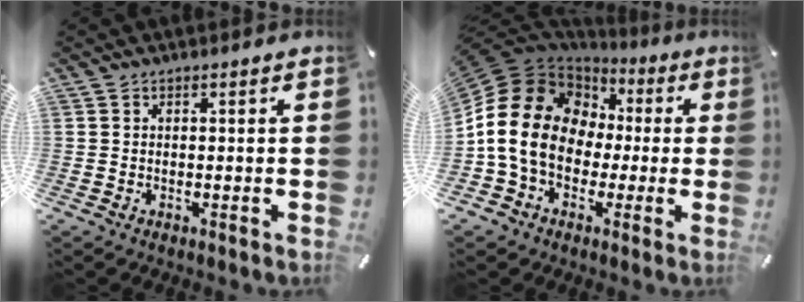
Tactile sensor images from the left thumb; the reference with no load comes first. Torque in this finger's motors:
{"motor_torque": [0.77, 2.20, 2.77, 0.00, 0.44]}